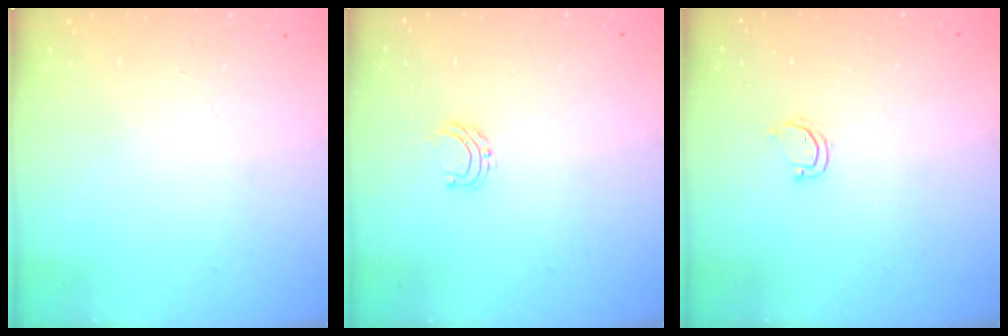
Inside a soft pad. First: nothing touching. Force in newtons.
{"total": 4.6, "press": 4.6, "slide": 0.4}
{"total": 3.0, "press": 3.0, "slide": 0.2}